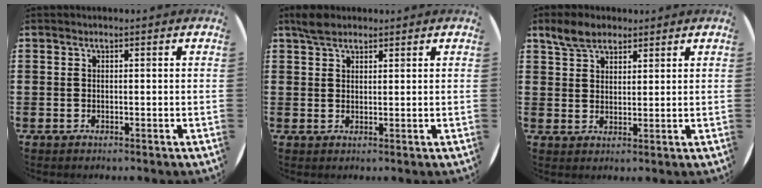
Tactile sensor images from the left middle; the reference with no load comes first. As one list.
[{"total": 2.9, "force": [2.5, 1.2, 1.1], "torque": [-0.018, 0.004, 0.045]}, {"total": 4.5, "force": [3.8, 2.1, 1.4], "torque": [-0.029, 0.000, 0.071]}]